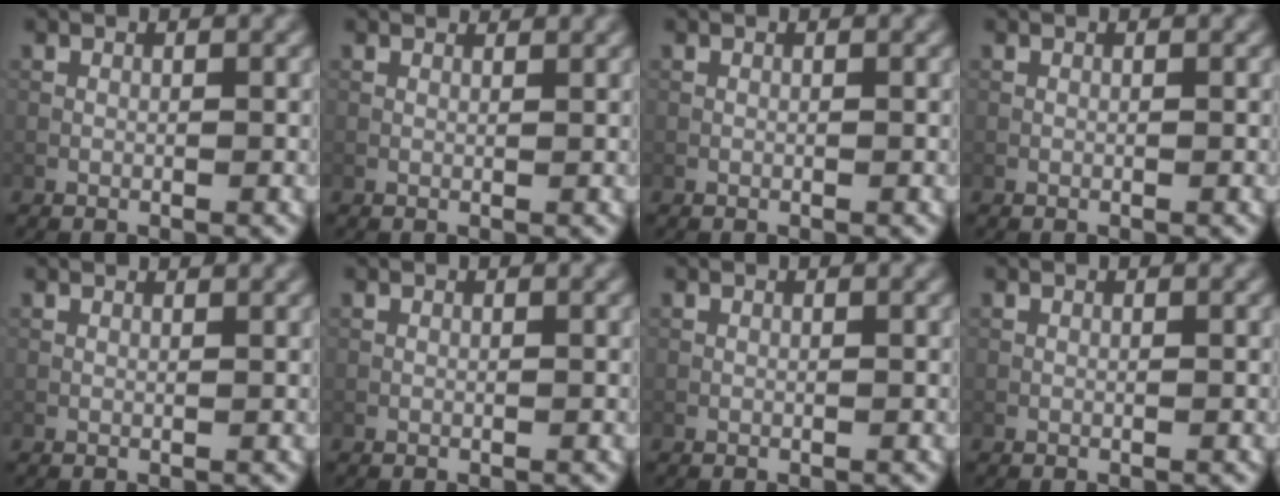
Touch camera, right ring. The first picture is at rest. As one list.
[{"total": 1.0, "force": [1.0, 0.1, 0.3], "torque": [-0.012, -0.005, 0.010]}, {"total": 0.0}, {"total": 0.0}, {"total": 1.2, "force": [1.1, 0.1, 0.4], "torque": [-0.015, -0.004, 0.006]}, {"total": 0.0}, {"total": 0.0}, {"total": 0.0}]